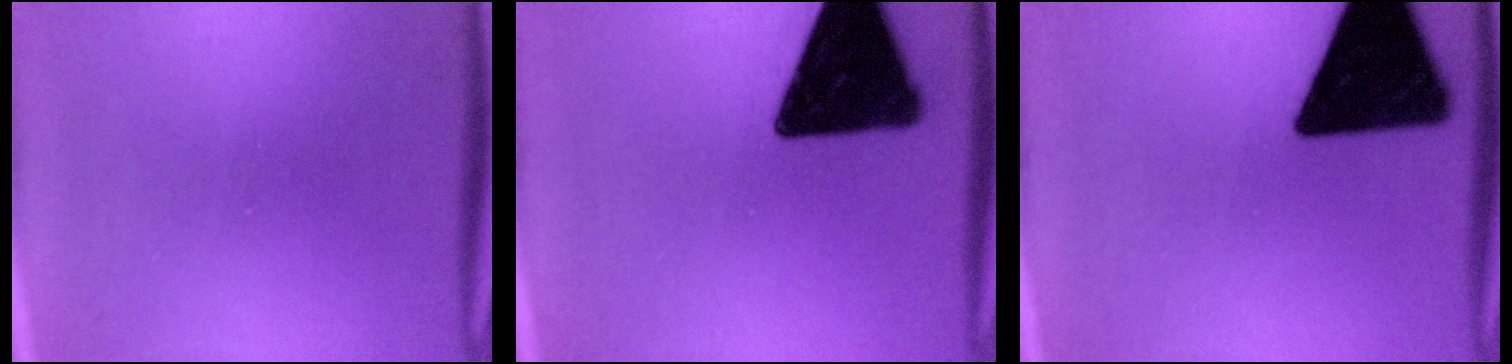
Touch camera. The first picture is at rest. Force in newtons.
{"total": 17.6}
{"total": 17.7}